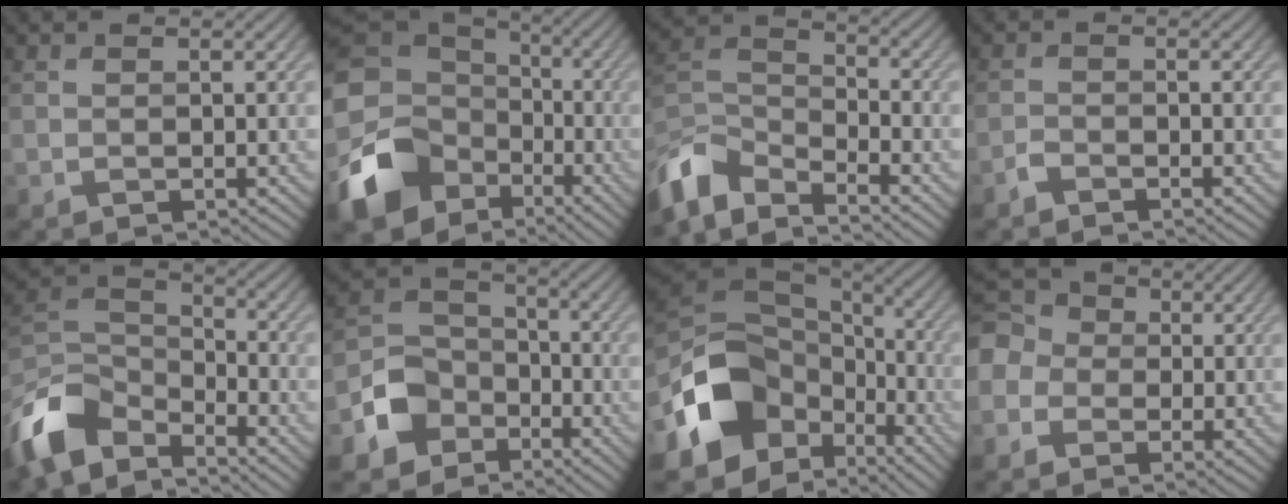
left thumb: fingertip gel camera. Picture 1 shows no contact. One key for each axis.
{"total": 16.5, "fx": -6.0, "fy": 12.4, "fz": 9.0, "tx": -0.248, "ty": -0.041, "tz": -0.100}
{"total": 10.2, "fx": -8.1, "fy": 3.6, "fz": 5.1, "tx": -0.117, "ty": -0.002, "tz": -0.170}
{"total": 1.3, "fx": -1.2, "fy": 0.3, "fz": 0.4, "tx": -0.009, "ty": 0.006, "tz": -0.027}
{"total": 10.5, "fx": -7.6, "fy": 4.9, "fz": 5.4, "tx": -0.128, "ty": -0.006, "tz": -0.165}
{"total": 7.4, "fx": -3.9, "fy": 5.6, "fz": 2.8, "tx": -0.063, "ty": 0.000, "tz": -0.093}
{"total": 15.3, "fx": -5.7, "fy": 10.8, "fz": 9.1, "tx": -0.211, "ty": -0.036, "tz": -0.096}
{"total": 7.3, "fx": -1.2, "fy": 6.6, "fz": 2.9, "tx": -0.114, "ty": 0.010, "tz": -0.049}